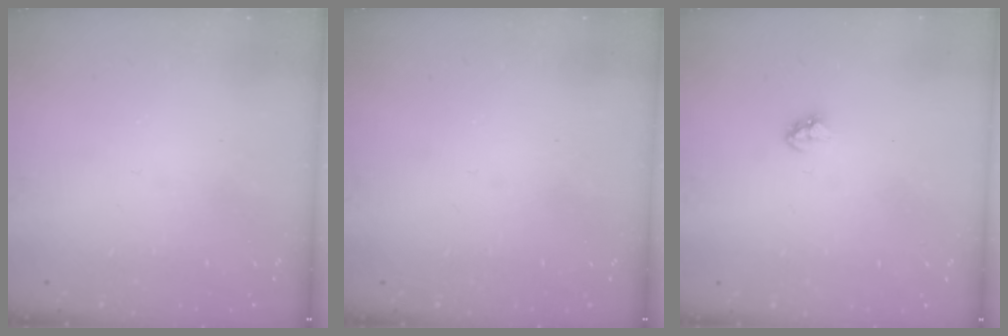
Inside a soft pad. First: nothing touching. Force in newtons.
{"total": 0.0}
{"total": 2.9, "press": 2.9, "slide": 0.2}